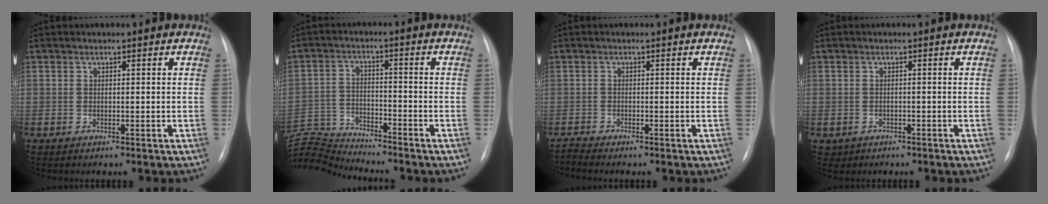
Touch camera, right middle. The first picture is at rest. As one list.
[{"total": 7.7, "force": [-7.4, -1.6, -1.1], "torque": [0.010, 0.001, -0.141]}, {"total": 0.9, "force": [-0.8, -0.4, -0.1], "torque": [0.001, -0.009, -0.015]}, {"total": 1.4, "force": [-0.7, 1.2, 0.1], "torque": [-0.006, 0.004, -0.006]}]